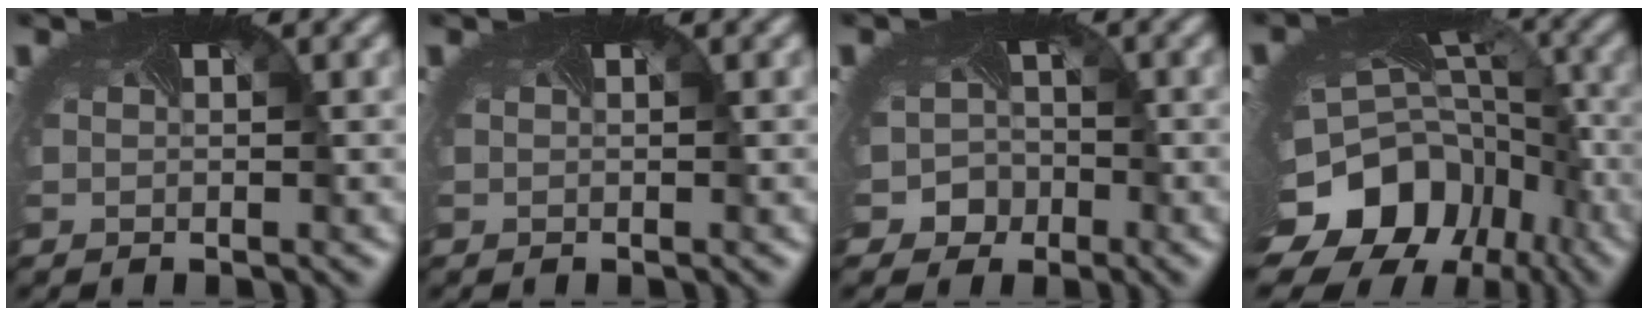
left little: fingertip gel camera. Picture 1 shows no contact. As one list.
[{"total": 0.0}, {"total": 4.6, "force": [-2.7, 3.7, 0.6], "torque": [0.009, -0.013, -0.038]}, {"total": 14.4, "force": [-8.1, 10.4, 5.9], "torque": [-0.141, -0.036, -0.119]}]